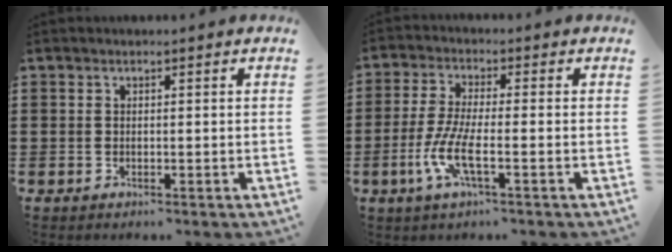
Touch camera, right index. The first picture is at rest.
{"total": 6.6, "force": [-2.4, 1.2, 6.0], "torque": [-0.143, -0.018, -0.053]}